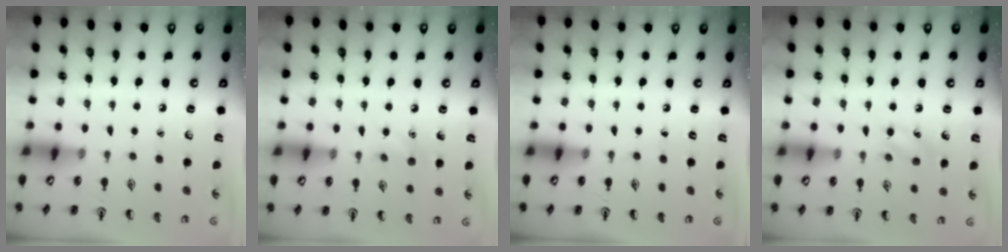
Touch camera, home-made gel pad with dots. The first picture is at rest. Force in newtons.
{"total": 6.2, "press": 6.0, "slide": 1.7}
{"total": 0.0}
{"total": 7.0, "press": 6.7, "slide": 2.1}